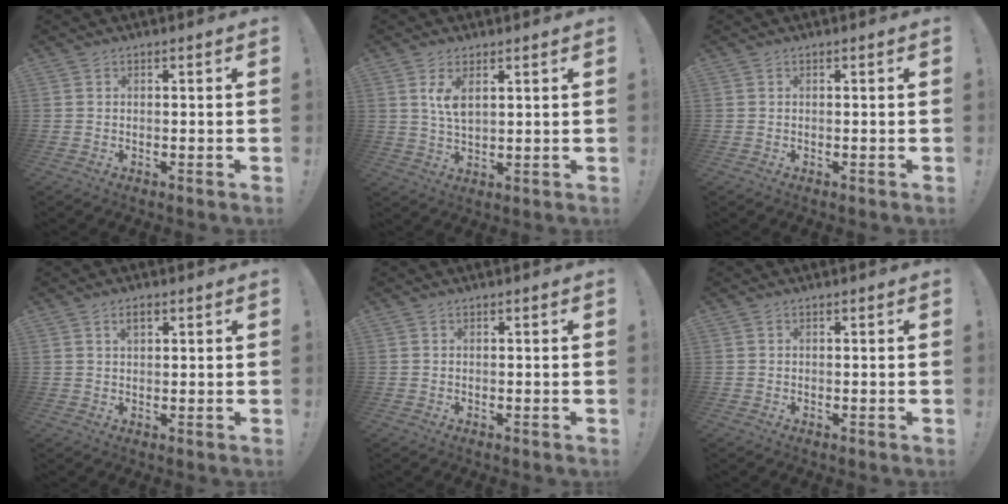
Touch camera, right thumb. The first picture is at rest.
{"total": 5.2, "force": [2.4, 2.0, 4.1], "torque": [-0.071, -0.014, 0.039]}
{"total": 0.0}
{"total": 2.5, "force": [1.2, 1.1, 1.8], "torque": [-0.029, 0.000, 0.019]}
{"total": 0.0}
{"total": 0.0}